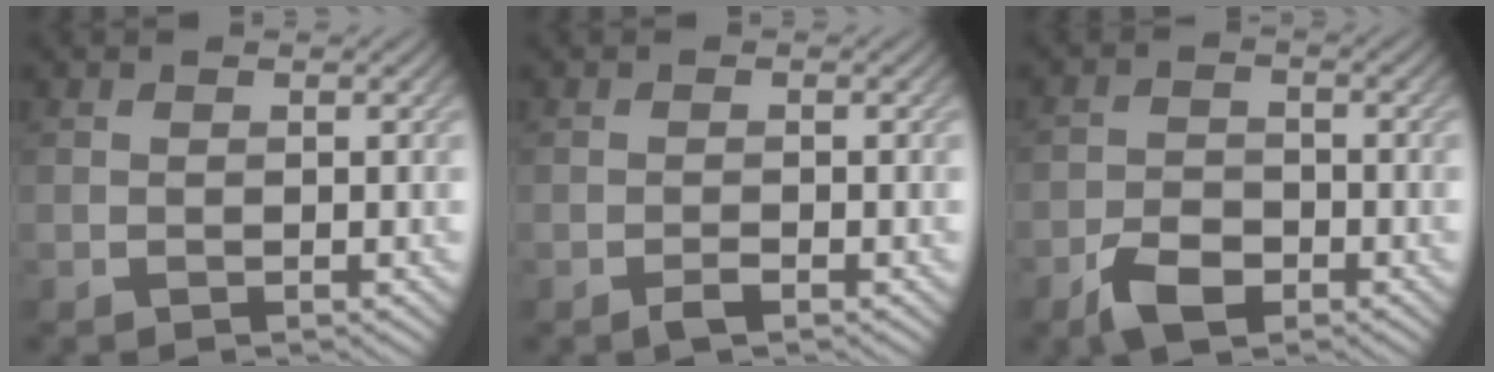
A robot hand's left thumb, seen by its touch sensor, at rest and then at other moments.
{"total": 1.1, "force": [-0.8, 0.2, 0.8], "torque": [-0.016, 0.001, -0.016]}
{"total": 4.8, "force": [-3.0, 2.5, 2.7], "torque": [-0.053, -0.004, -0.063]}